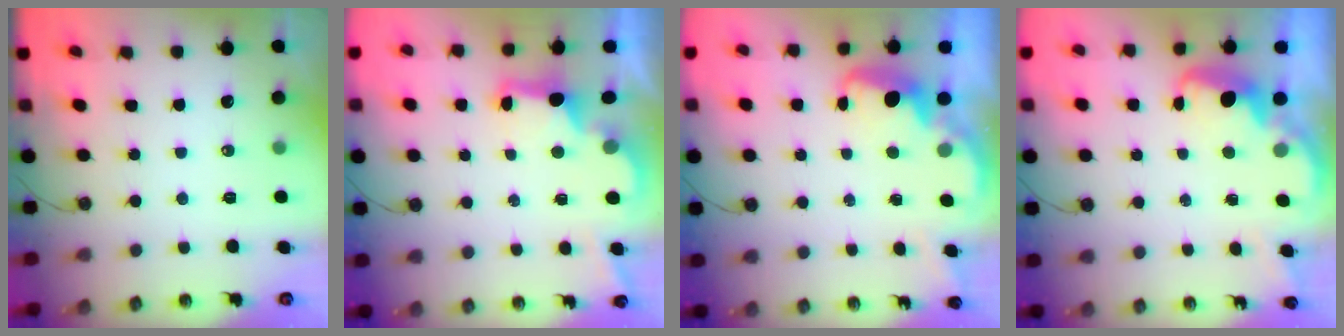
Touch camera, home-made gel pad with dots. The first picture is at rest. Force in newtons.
{"total": 2.9, "press": 2.8, "slide": 0.9}
{"total": 2.6, "press": 2.6, "slide": 0.5}
{"total": 2.5, "press": 2.5, "slide": 0.4}